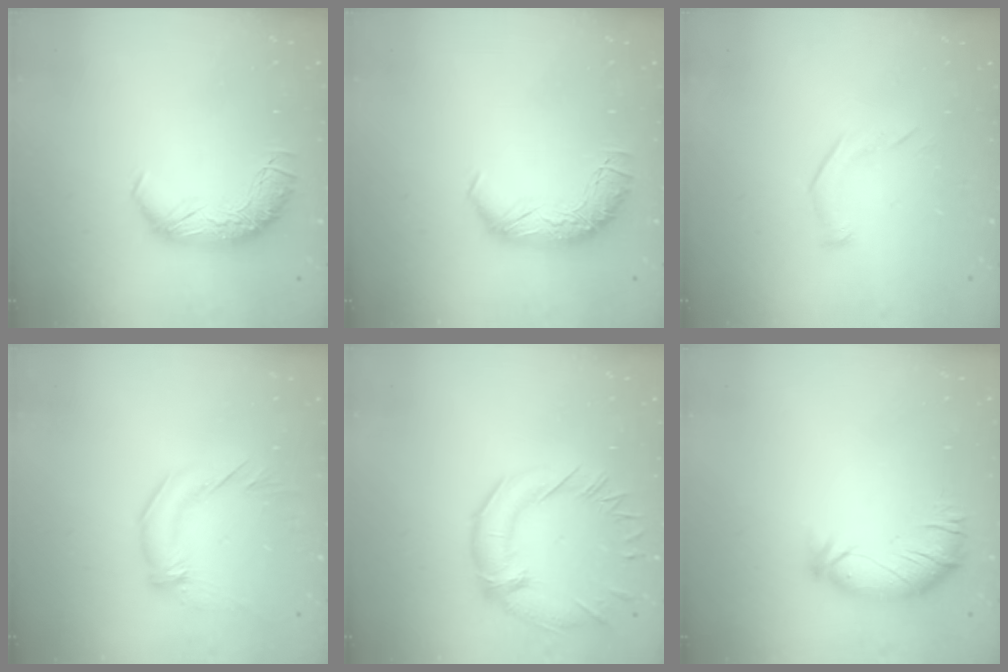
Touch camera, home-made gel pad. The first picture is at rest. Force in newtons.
{"total": 0.0}
{"total": 6.2, "press": 6.1, "slide": 1.1}
{"total": 1.6, "press": 0.0, "slide": 1.6}
{"total": 2.0, "press": 1.7, "slide": 1.0}
{"total": 2.9, "press": 2.3, "slide": 1.6}